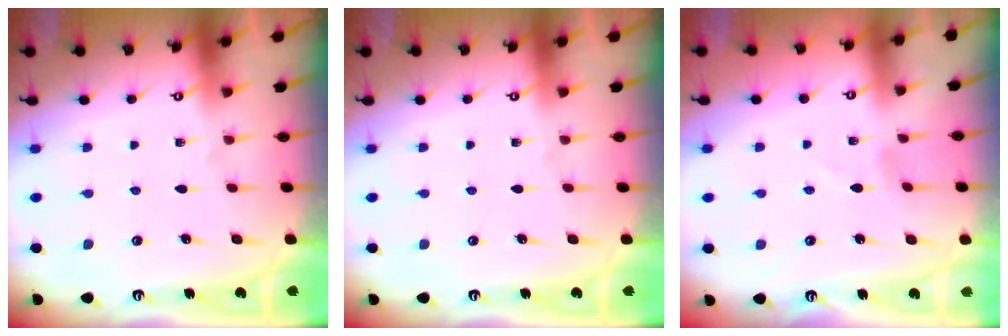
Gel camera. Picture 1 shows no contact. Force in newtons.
{"total": 0.0}
{"total": 1.0, "press": 1.0, "slide": 0.1}